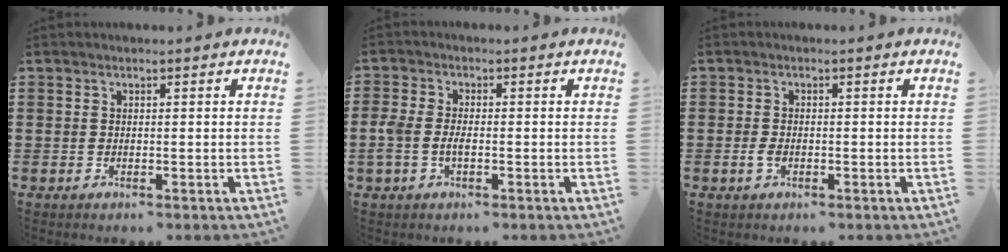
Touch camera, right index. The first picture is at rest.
{"total": 2.8, "force": [-0.8, 1.3, 2.3], "torque": [-0.057, -0.002, -0.019]}
{"total": 1.7, "force": [-0.7, 0.9, 1.3], "torque": [-0.040, -0.007, -0.017]}